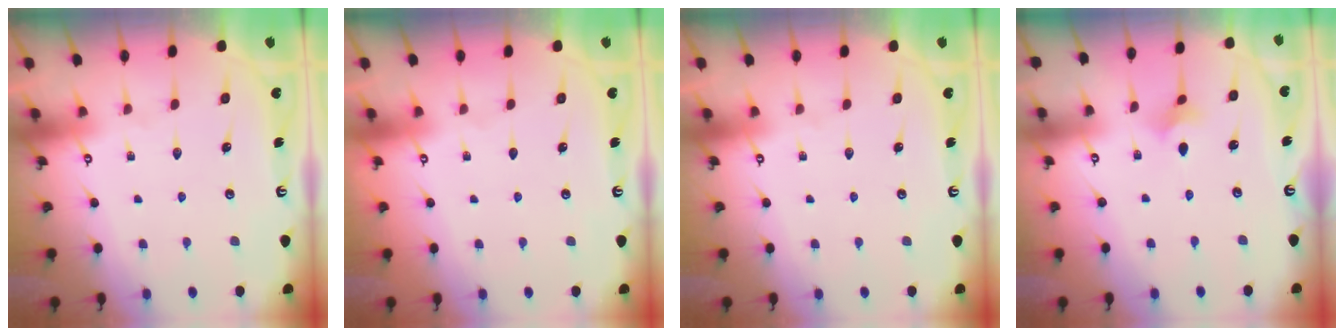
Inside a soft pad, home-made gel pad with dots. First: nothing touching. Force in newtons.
{"total": 0.0}
{"total": 0.0}
{"total": 1.8, "press": 1.7, "slide": 0.5}